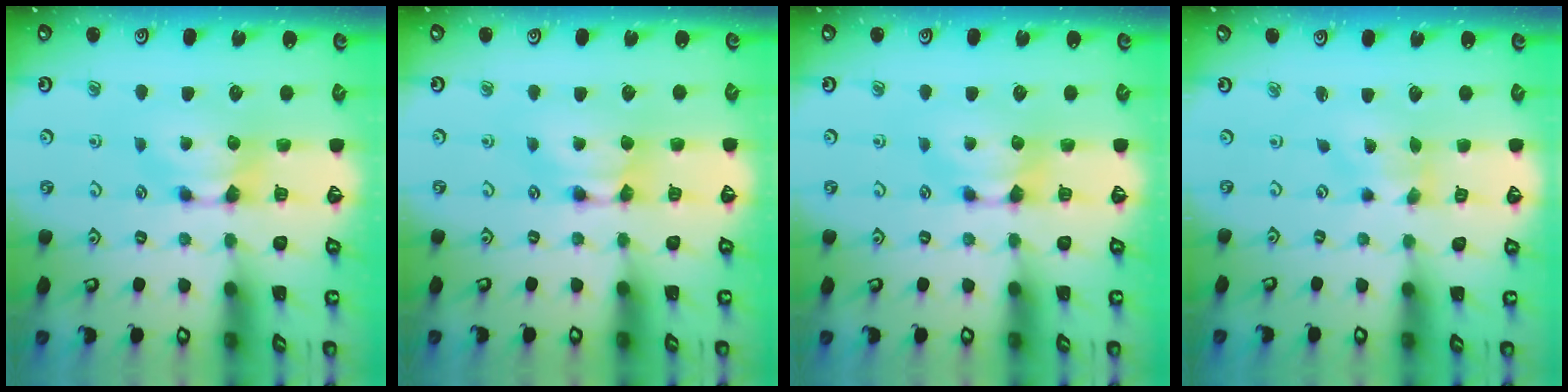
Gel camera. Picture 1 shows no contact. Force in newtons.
{"total": 1.6, "press": 1.6, "slide": 0.1}
{"total": 0.0}
{"total": 1.6, "press": 1.0, "slide": 1.3}